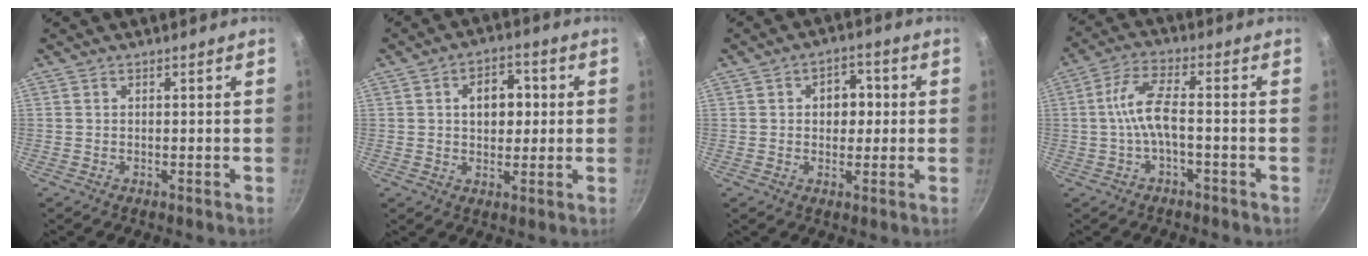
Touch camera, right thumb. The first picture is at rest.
{"total": 8.0, "force": [1.3, 5.6, 5.6], "torque": [-0.047, 0.009, 0.015]}
{"total": 6.1, "force": [0.7, 4.7, 3.8], "torque": [-0.011, 0.007, 0.005]}
{"total": 7.0, "force": [-1.7, 2.5, 6.3], "torque": [-0.137, 0.029, -0.039]}